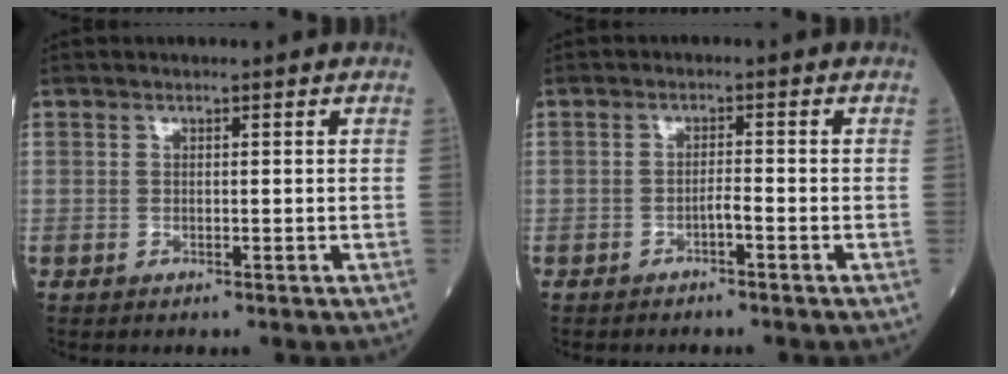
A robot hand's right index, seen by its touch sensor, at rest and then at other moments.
{"total": 1.4, "force": [-1.0, -0.1, 1.0], "torque": [-0.018, 0.002, -0.019]}